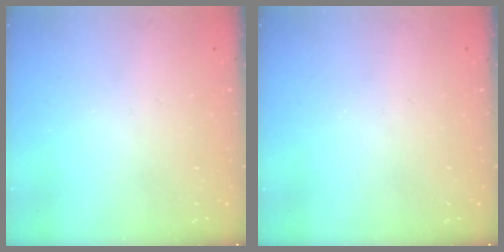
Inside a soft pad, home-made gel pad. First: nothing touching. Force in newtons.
{"total": 0.0}